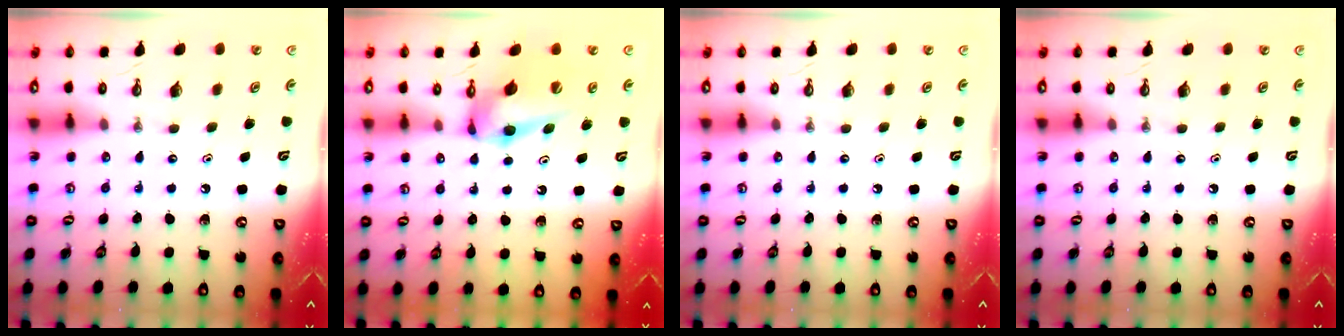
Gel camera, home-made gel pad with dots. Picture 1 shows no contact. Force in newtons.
{"total": 10.3, "press": 10.2, "slide": 1.0}
{"total": 0.0}
{"total": 0.0}